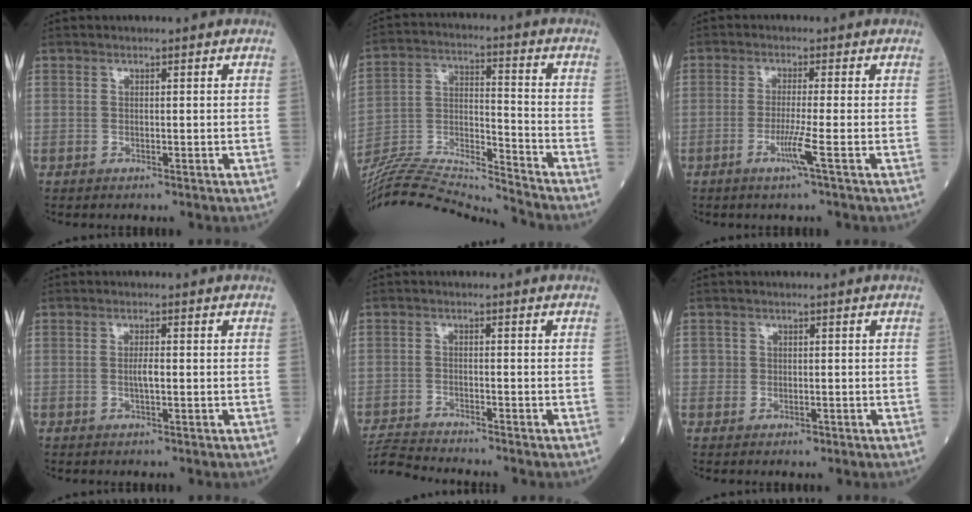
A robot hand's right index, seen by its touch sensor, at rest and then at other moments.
{"total": 19.5, "force": [-18.6, -1.6, 5.5], "torque": [-0.105, 0.005, -0.319]}
{"total": 3.6, "force": [-1.5, -1.0, 3.1], "torque": [-0.067, -0.009, -0.034]}
{"total": 1.8, "force": [-0.2, 0.3, 1.8], "torque": [-0.037, 0.001, -0.005]}
{"total": 6.0, "force": [-5.9, -0.9, 0.6], "torque": [-0.015, -0.013, -0.107]}
{"total": 1.9, "force": [-0.4, 1.8, 0.5], "torque": [-0.006, 0.005, -0.003]}